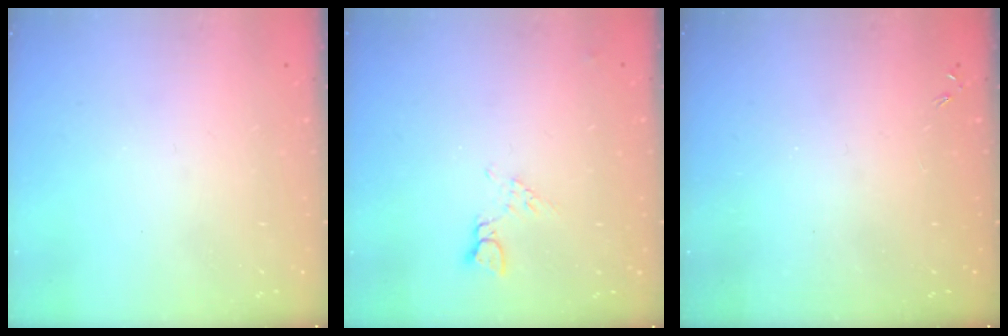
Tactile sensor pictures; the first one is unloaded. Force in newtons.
{"total": 3.8, "press": 3.8, "slide": 0.7}
{"total": 0.0}